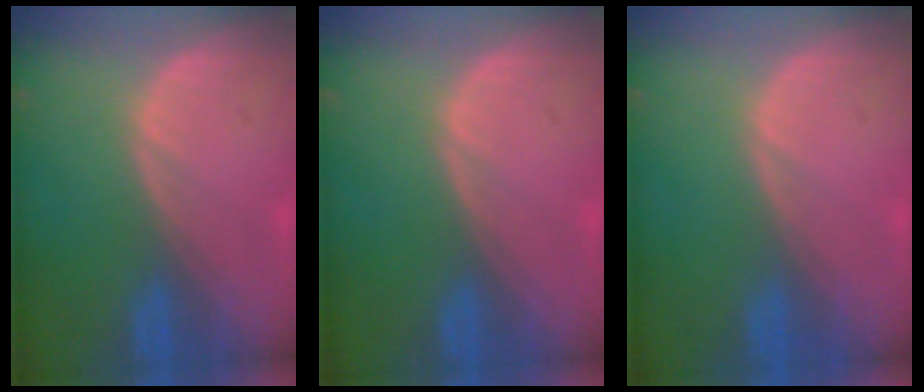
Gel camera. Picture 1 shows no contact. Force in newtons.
{"total": 0.0}
{"total": 0.0}